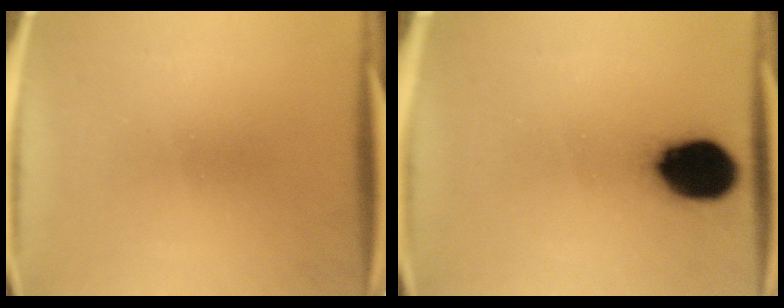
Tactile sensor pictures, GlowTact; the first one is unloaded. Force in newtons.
{"total": 14.8}